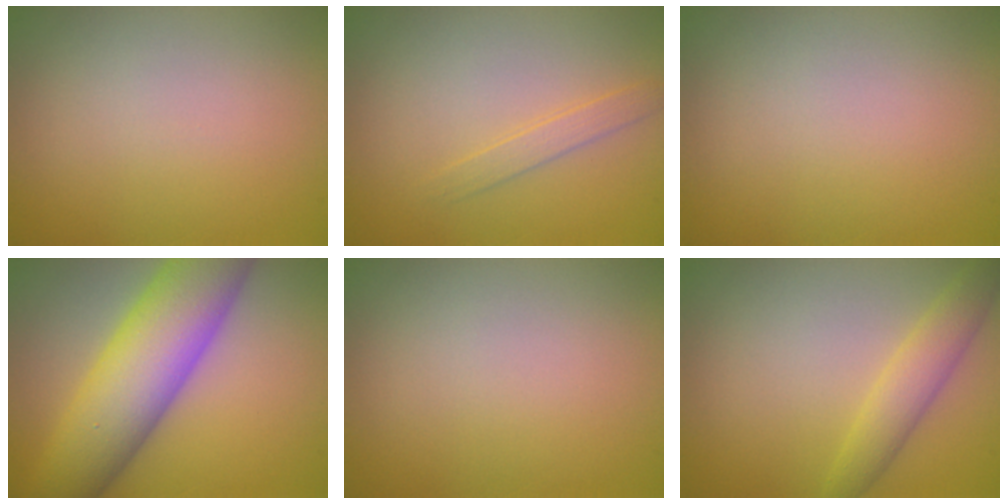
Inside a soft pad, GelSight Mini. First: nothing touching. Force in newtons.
{"total": 1.3, "press": 1.3, "slide": 0.1}
{"total": 0.0}
{"total": 11.2, "press": 11.2, "slide": 0.2}
{"total": 0.0}
{"total": 3.0, "press": 3.0, "slide": 0.1}